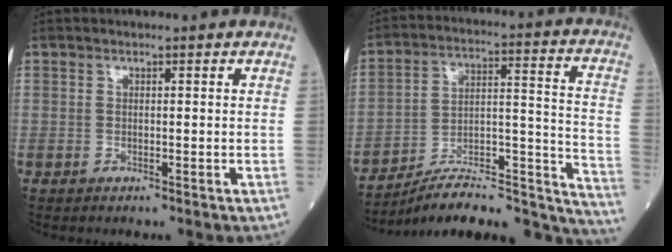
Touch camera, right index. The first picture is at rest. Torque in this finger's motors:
{"motor_torque": [0.08, -0.89, -0.05, -0.03]}